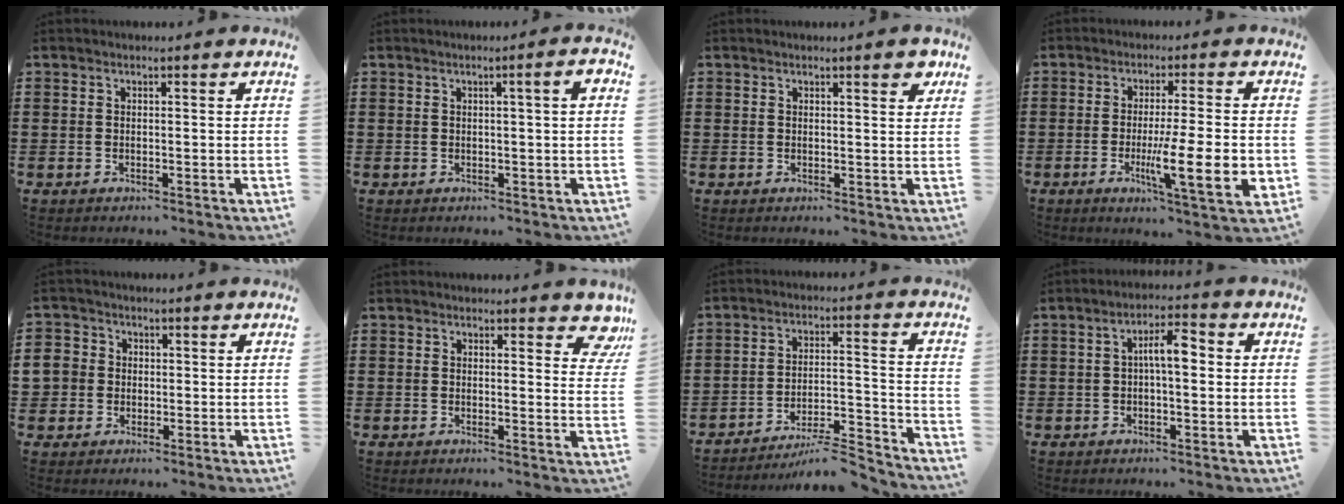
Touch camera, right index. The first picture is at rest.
{"total": 2.5, "force": [0.6, -0.1, 2.4], "torque": [-0.037, -0.005, 0.007]}
{"total": 2.2, "force": [1.5, 0.4, 1.6], "torque": [-0.018, -0.002, 0.021]}
{"total": 11.0, "force": [-2.1, 1.5, 10.7], "torque": [-0.181, -0.017, -0.035]}
{"total": 3.9, "force": [0.0, 3.8, 0.9], "torque": [-0.048, 0.007, -0.006]}
{"total": 3.3, "force": [2.5, 1.3, 1.8], "torque": [-0.012, -0.005, 0.039]}
{"total": 6.8, "force": [-6.3, 0.8, 2.5], "torque": [-0.035, 0.009, -0.121]}
{"total": 5.0, "force": [0.1, 1.5, 4.8], "torque": [-0.088, 0.013, -0.003]}